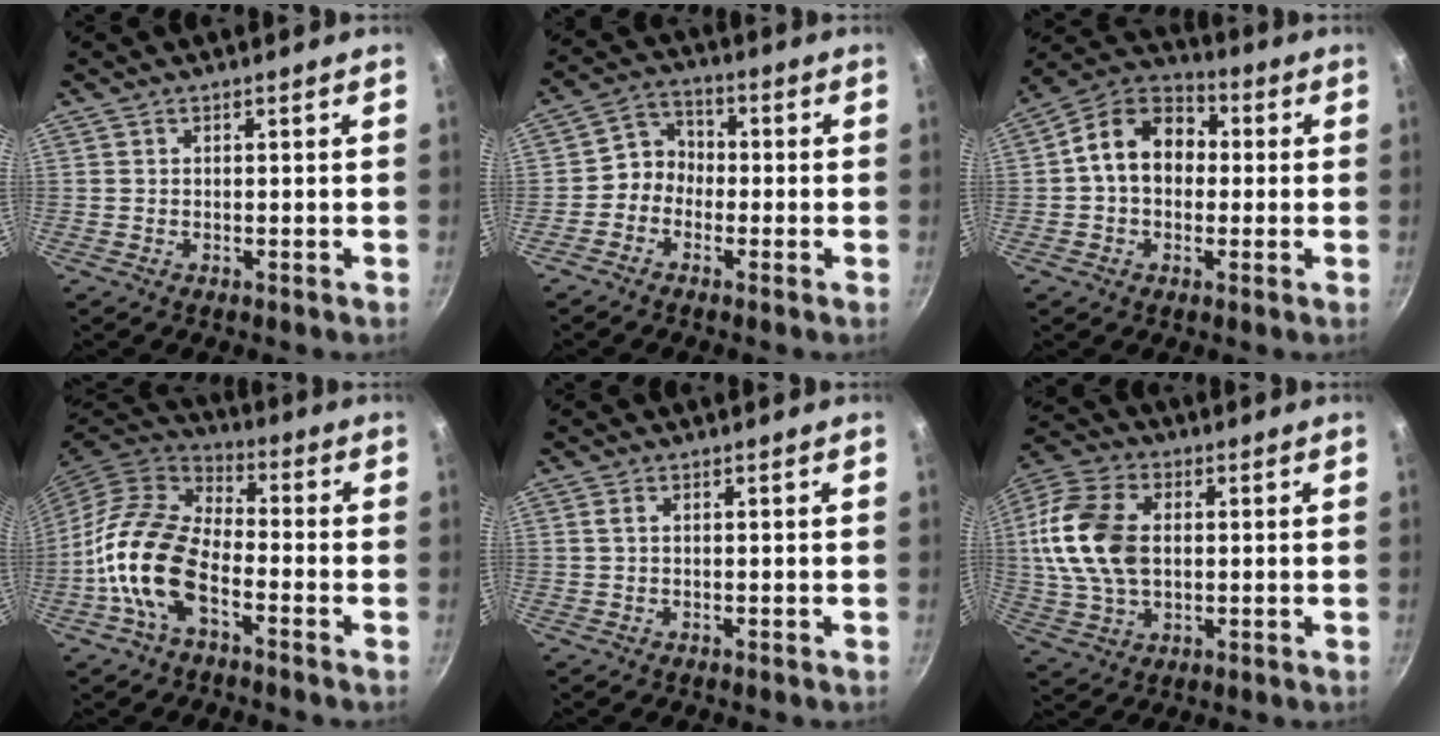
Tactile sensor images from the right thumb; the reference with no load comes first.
{"total": 5.3, "force": [-1.6, 4.5, 2.1], "torque": [-0.007, 0.030, -0.046]}
{"total": 12.4, "force": [0.7, 9.4, 8.1], "torque": [-0.095, 0.033, -0.009]}
{"total": 15.1, "force": [-5.3, 8.2, 11.5], "torque": [-0.204, 0.042, -0.116]}
{"total": 0.7, "force": [0.2, 0.2, 0.6], "torque": [-0.015, 0.002, 0.004]}
{"total": 15.7, "force": [1.3, 10.3, 11.7], "torque": [-0.222, 0.012, 0.017]}